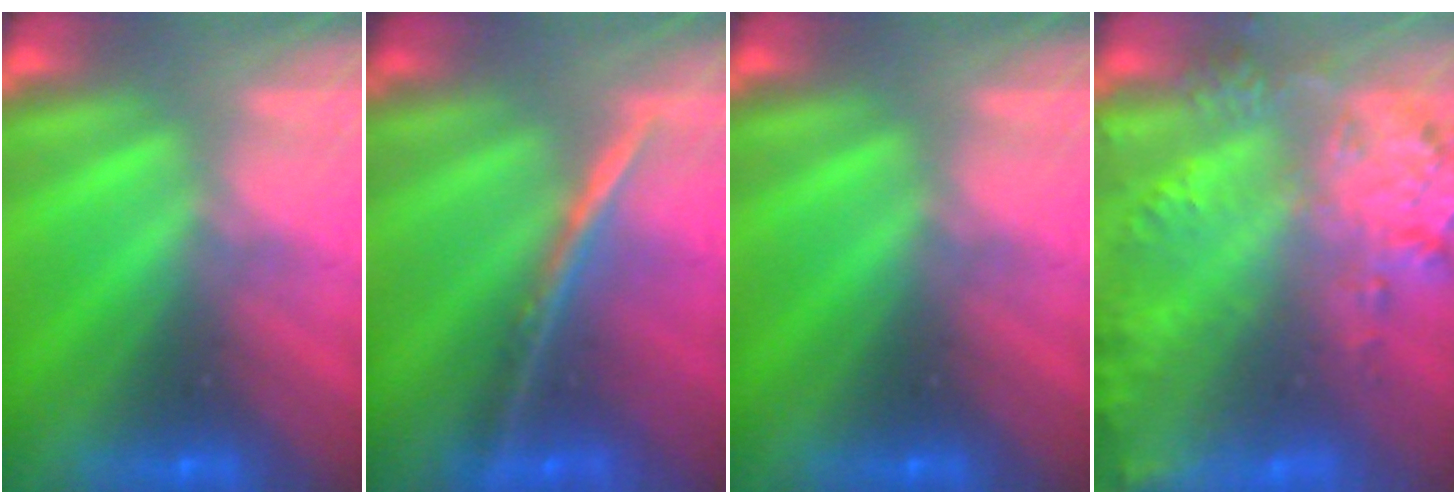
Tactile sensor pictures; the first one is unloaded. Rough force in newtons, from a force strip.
{"total": 1.9}
{"total": 0.0}
{"total": 9.0}